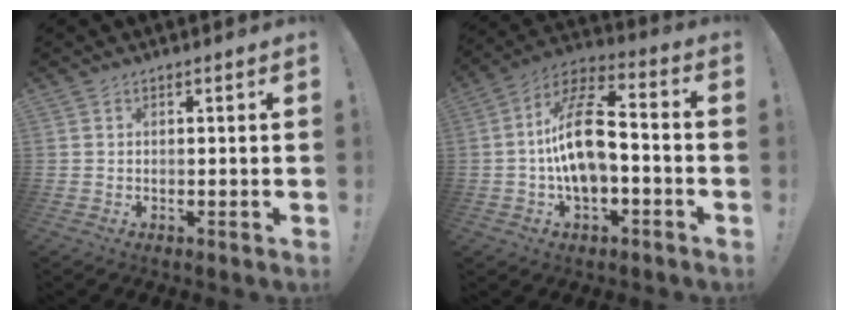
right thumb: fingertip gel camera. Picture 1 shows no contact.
{"total": 16.5, "force": [-1.3, 8.5, 14.0], "torque": [-0.245, 0.022, -0.022]}